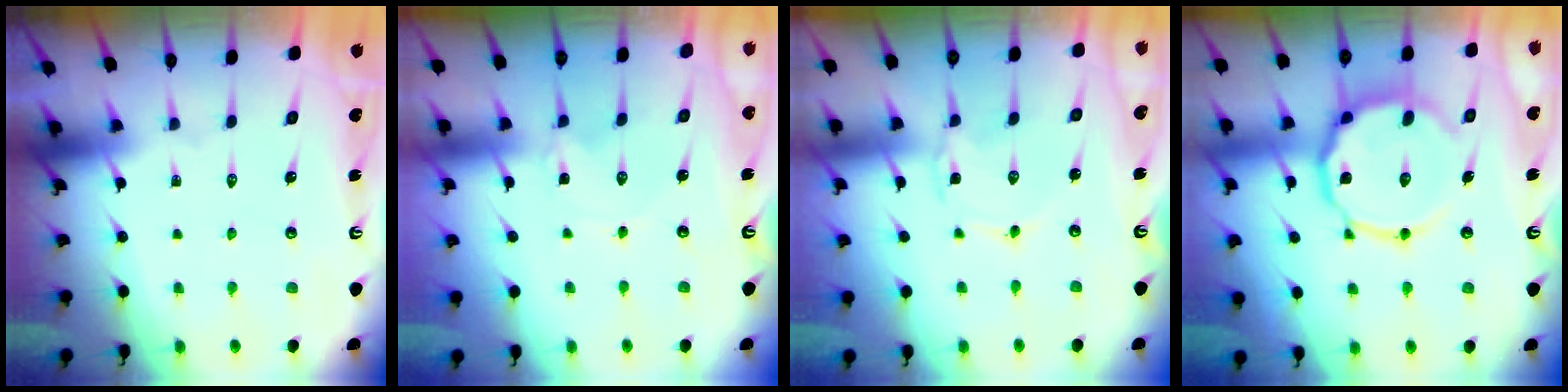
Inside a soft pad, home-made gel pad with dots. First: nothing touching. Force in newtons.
{"total": 0.0}
{"total": 1.8, "press": 1.8, "slide": 0.3}
{"total": 14.0, "press": 13.9, "slide": 1.2}